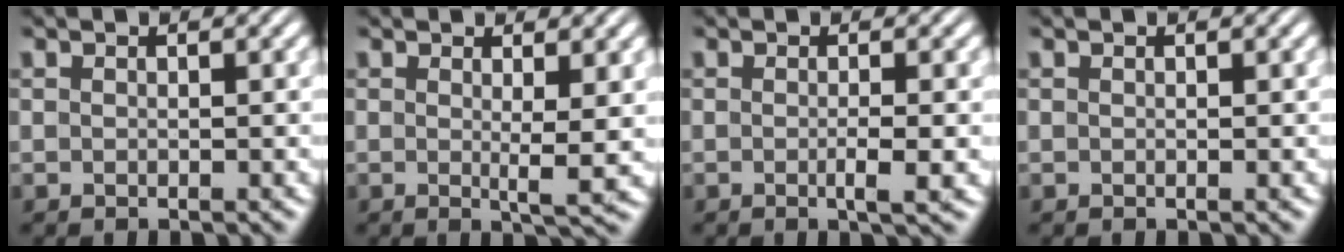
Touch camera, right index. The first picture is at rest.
{"total": 2.3, "force": [0.6, -0.4, 2.2], "torque": [-0.038, -0.015, 0.010]}
{"total": 1.6, "force": [-0.3, -0.1, 1.6], "torque": [-0.026, -0.002, -0.009]}
{"total": 0.0}